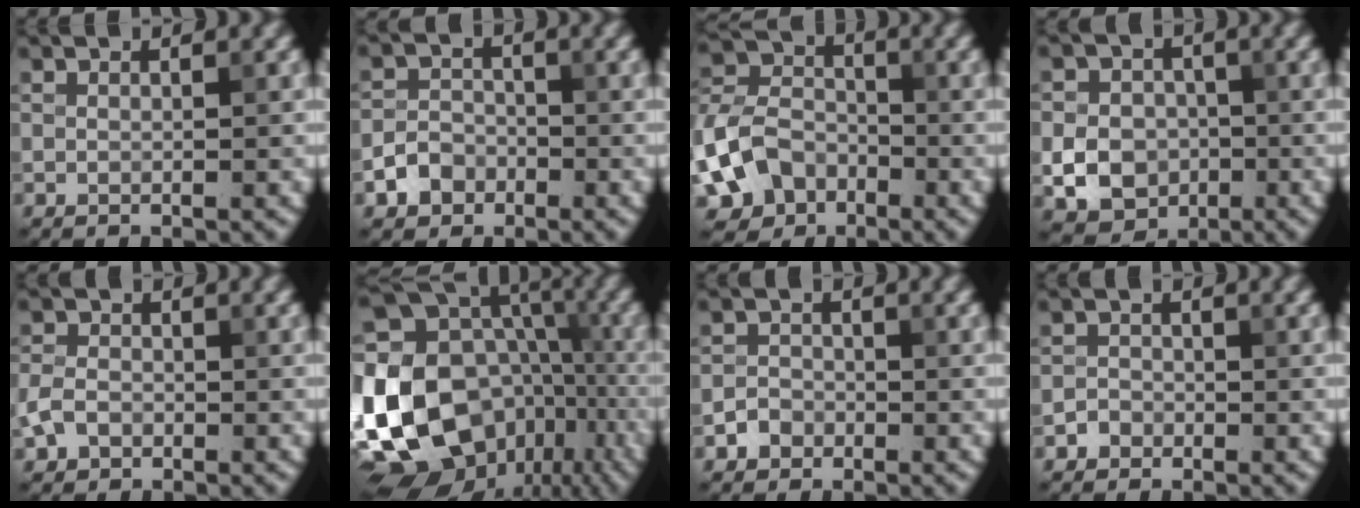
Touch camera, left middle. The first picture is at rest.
{"total": 2.7, "force": [-1.5, 2.0, 0.8], "torque": [-0.008, 0.006, -0.030]}
{"total": 7.5, "force": [-3.5, 5.6, 3.6], "torque": [-0.077, -0.001, -0.082]}
{"total": 5.0, "force": [-1.2, 4.3, 2.3], "torque": [-0.037, 0.001, -0.030]}
{"total": 2.5, "force": [-1.1, 1.9, 1.2], "torque": [-0.025, 0.001, -0.029]}
{"total": 21.6, "force": [-4.0, 17.3, 12.3], "torque": [-0.229, 0.007, -0.071]}
{"total": 1.7, "force": [-1.0, 1.3, 0.3], "torque": [0.002, 0.005, -0.020]}
{"total": 1.2, "force": [-0.7, 1.0, 0.1], "torque": [0.006, 0.003, -0.013]}